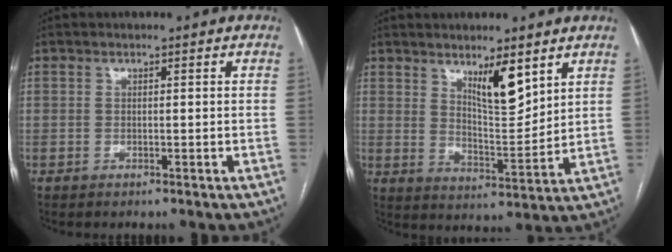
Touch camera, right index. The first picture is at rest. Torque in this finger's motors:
{"motor_torque": [0.34, 0.31, 0.28, 0.10]}